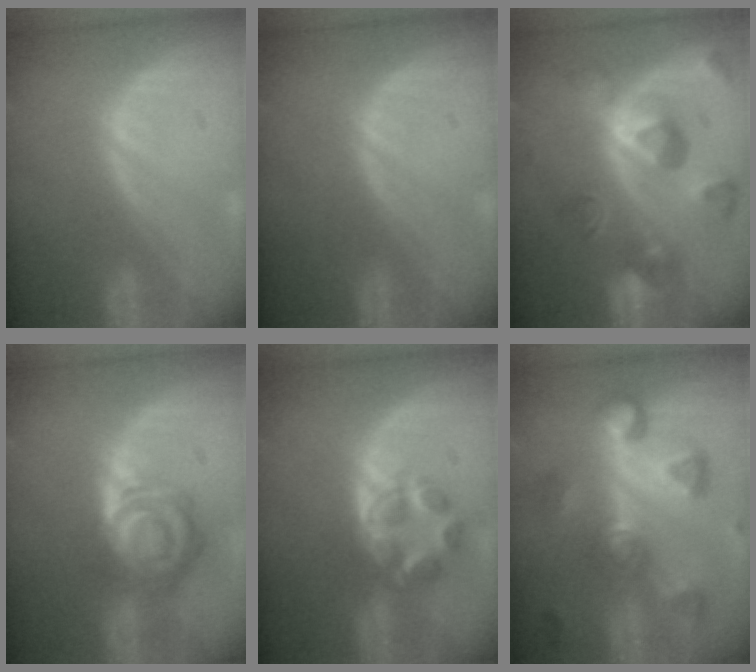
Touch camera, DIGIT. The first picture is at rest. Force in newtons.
{"total": 0.0}
{"total": 10.3, "press": 9.1, "slide": 4.7}
{"total": 8.0, "press": 7.1, "slide": 3.7}
{"total": 5.9, "press": 5.5, "slide": 2.2}
{"total": 8.4, "press": 8.4, "slide": 0.7}